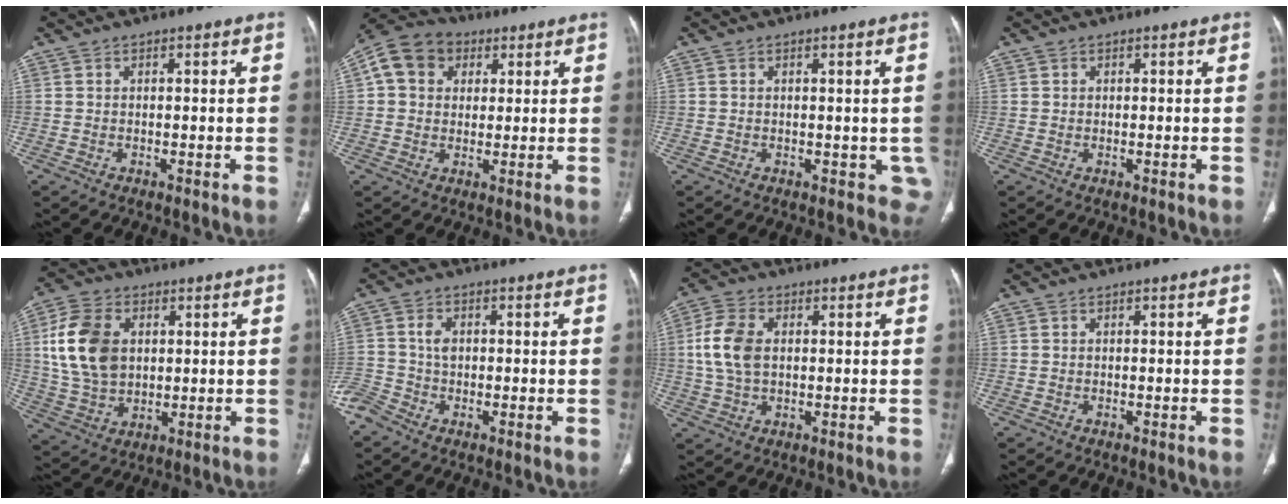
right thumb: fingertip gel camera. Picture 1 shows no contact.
{"total": 10.4, "force": [3.1, 8.5, 5.1], "torque": [-0.079, 0.011, 0.044]}
{"total": 3.9, "force": [0.6, 2.6, 2.9], "torque": [-0.019, -0.007, 0.018]}
{"total": 0.0}
{"total": 14.1, "force": [2.9, 10.0, 9.6], "torque": [-0.168, -0.002, 0.059]}
{"total": 4.9, "force": [-1.7, 3.4, 3.0], "torque": [-0.069, 0.019, -0.036]}
{"total": 8.6, "force": [1.0, 5.6, 6.4], "torque": [-0.132, 0.009, 0.022]}
{"total": 0.0}